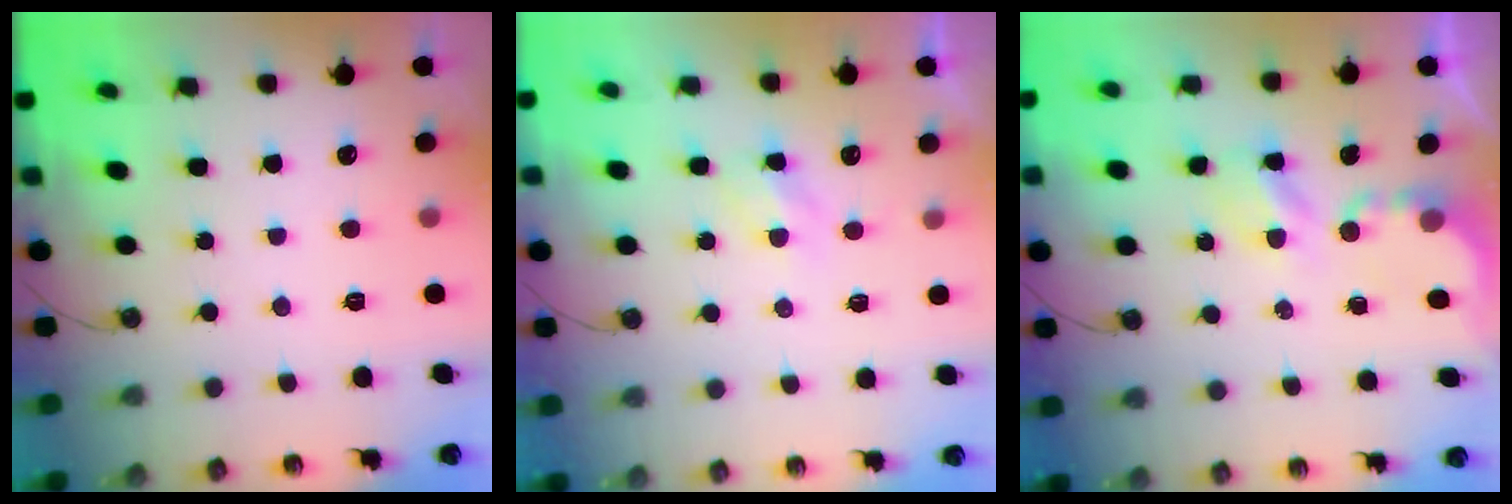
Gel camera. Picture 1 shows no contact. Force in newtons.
{"total": 4.0, "press": 4.0, "slide": 0.5}
{"total": 4.4, "press": 4.3, "slide": 0.2}